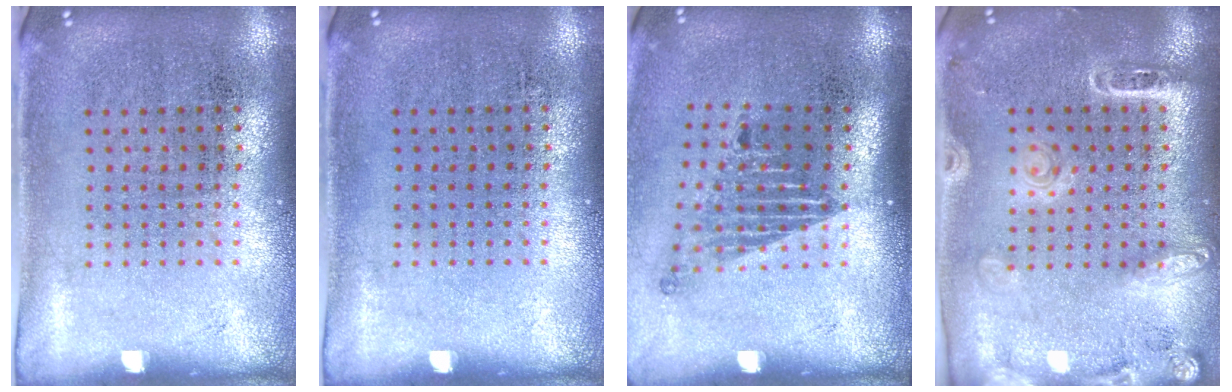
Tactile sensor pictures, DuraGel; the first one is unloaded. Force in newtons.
{"total": 0.0}
{"total": 1.7, "press": 1.2, "slide": 1.2}
{"total": 1.8, "press": 1.7, "slide": 0.7}